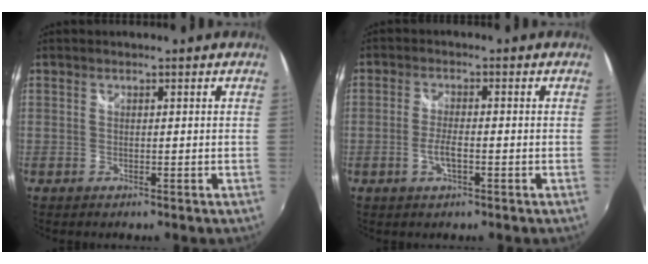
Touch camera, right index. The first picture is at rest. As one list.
[{"total": 3.3, "force": [-1.3, 0.9, 3.0], "torque": [-0.067, 0.000, -0.024]}]